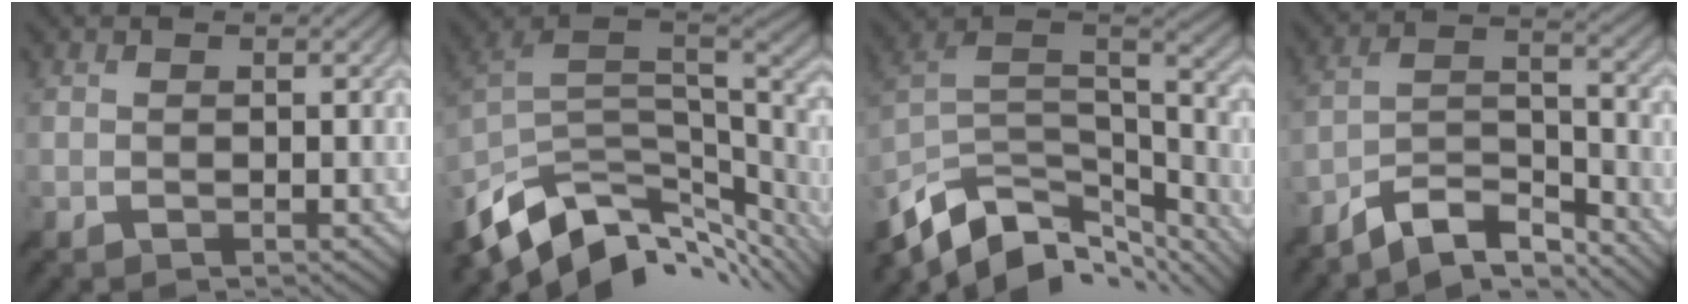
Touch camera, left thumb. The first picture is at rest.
{"total": 12.8, "force": [-6.9, 6.4, 8.7], "torque": [-0.207, -0.026, -0.108]}
{"total": 14.1, "force": [-9.1, 7.0, 8.1], "torque": [-0.212, -0.018, -0.145]}
{"total": 8.7, "force": [-7.4, 2.3, 4.0], "torque": [-0.073, 0.009, -0.146]}